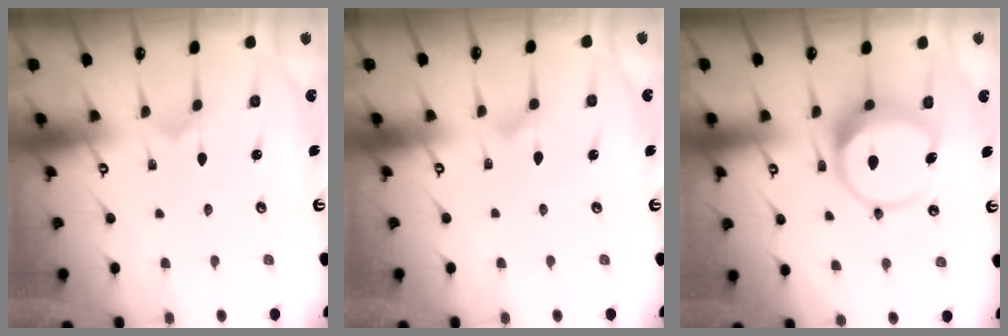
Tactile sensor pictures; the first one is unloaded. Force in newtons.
{"total": 2.6, "press": 2.6, "slide": 0.1}
{"total": 12.1, "press": 12.0, "slide": 1.6}